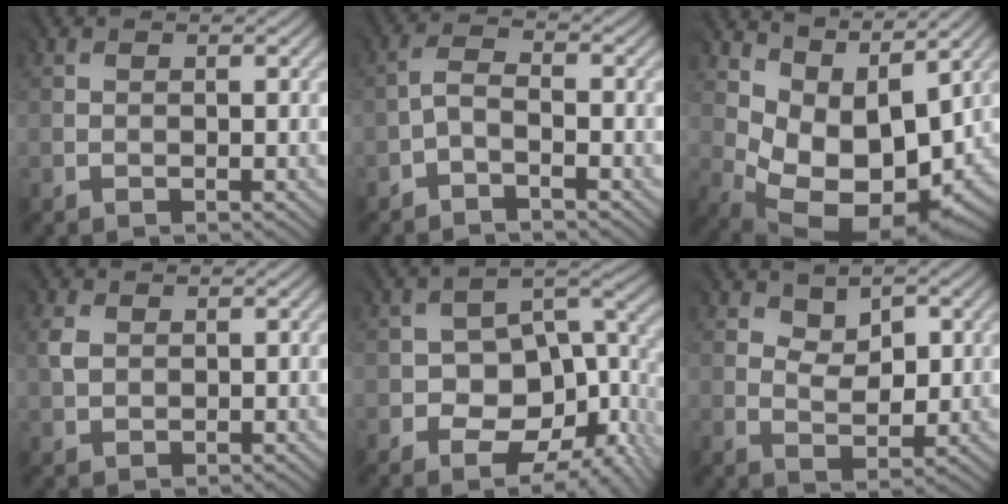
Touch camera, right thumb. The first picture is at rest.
{"total": 2.4, "force": [-1.7, 0.7, 1.4], "torque": [-0.034, 0.004, -0.043]}
{"total": 11.5, "force": [3.2, 7.2, 8.4], "torque": [-0.146, -0.019, 0.075]}
{"total": 1.4, "force": [0.6, 1.2, 0.4], "torque": [-0.014, 0.001, 0.011]}
{"total": 13.4, "force": [-5.6, 7.8, 9.4], "torque": [-0.145, -0.020, -0.084]}
{"total": 3.8, "force": [2.3, 2.3, 1.9], "torque": [-0.030, -0.010, 0.040]}